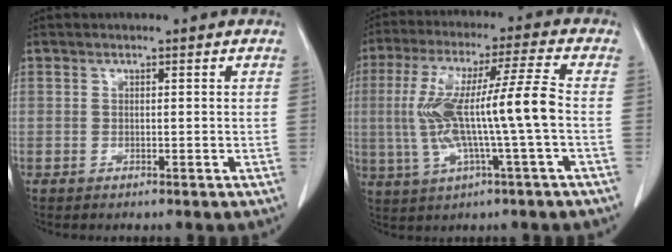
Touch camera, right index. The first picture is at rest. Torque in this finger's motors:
{"motor_torque": [1.76, -0.21, 0.78, 0.21]}